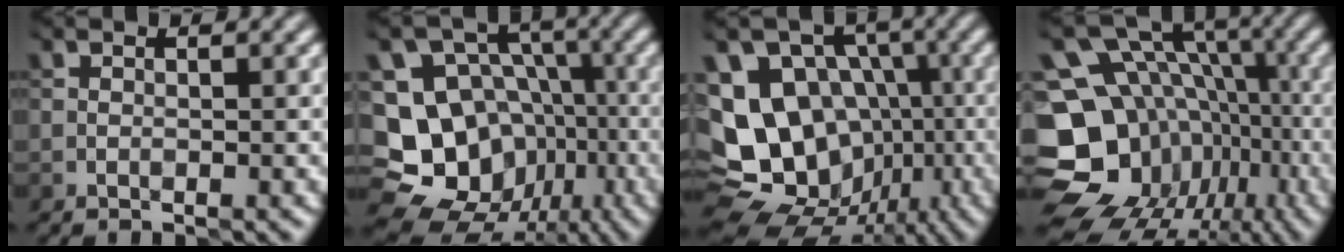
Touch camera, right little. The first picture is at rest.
{"total": 18.5, "force": [-5.6, 16.4, 6.4], "torque": [-0.156, -0.015, -0.075]}
{"total": 13.8, "force": [-2.0, 11.6, 7.0], "torque": [-0.137, -0.031, -0.016]}
{"total": 16.8, "force": [-6.2, 14.1, 6.8], "torque": [-0.136, -0.030, -0.075]}